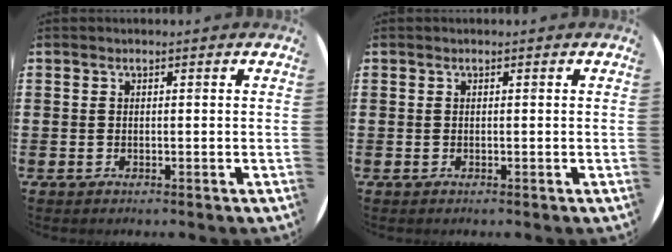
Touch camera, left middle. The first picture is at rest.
{"total": 0.0}